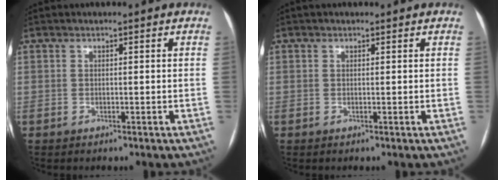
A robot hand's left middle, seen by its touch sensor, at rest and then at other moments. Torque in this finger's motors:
{"motor_torque": [0.35, -0.66, 0.18, -0.01]}